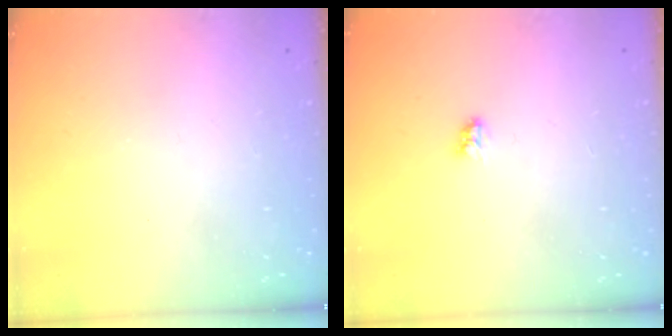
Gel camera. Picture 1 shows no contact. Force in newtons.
{"total": 2.9, "press": 2.9, "slide": 0.3}